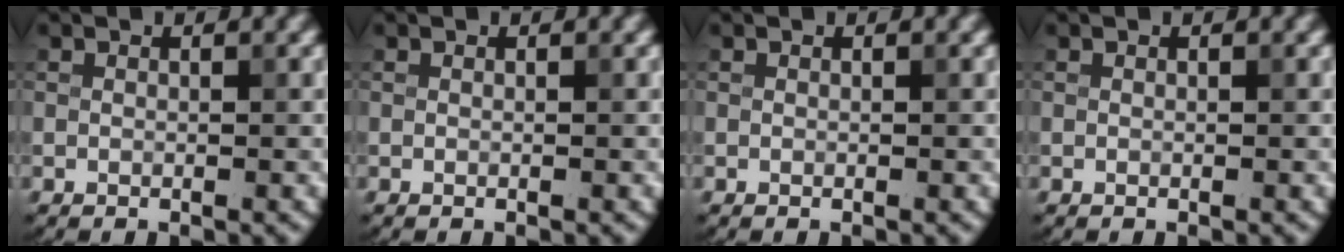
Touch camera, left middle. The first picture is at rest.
{"total": 0.0}
{"total": 0.0}
{"total": 0.0}